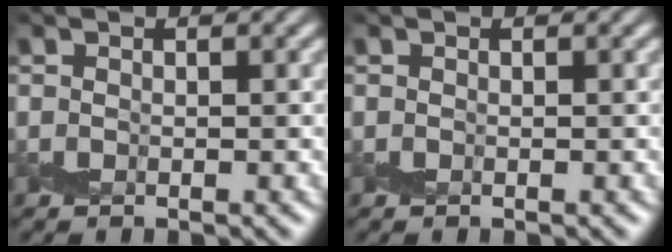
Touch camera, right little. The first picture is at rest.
{"total": 0.0}